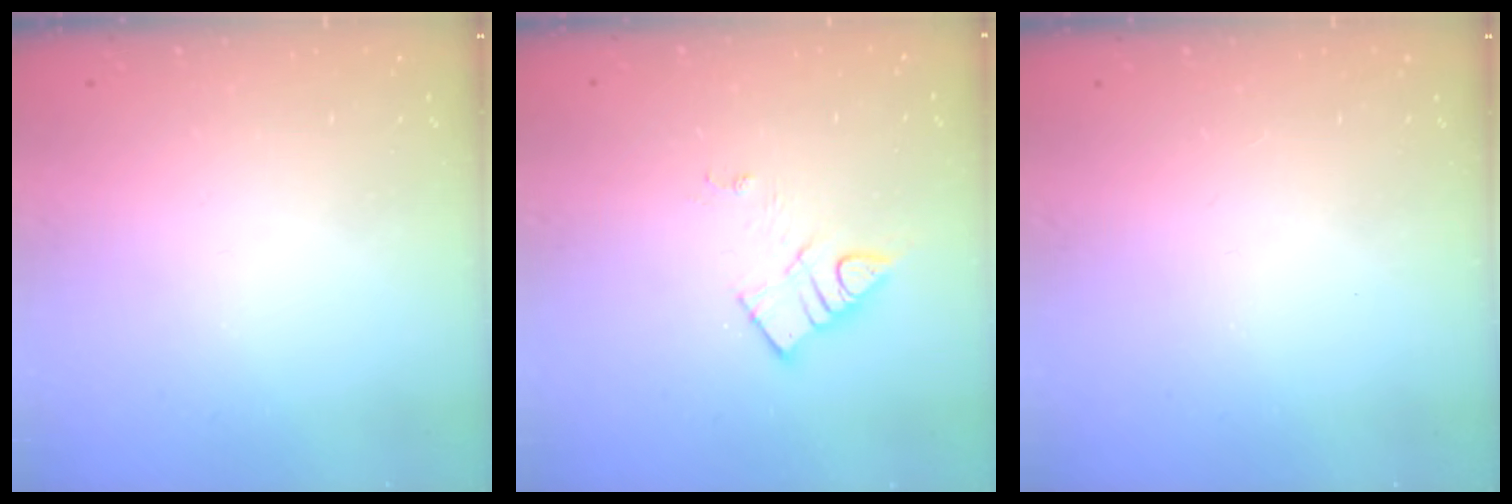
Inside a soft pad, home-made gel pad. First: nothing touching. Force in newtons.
{"total": 8.5, "press": 8.5, "slide": 0.5}
{"total": 3.6, "press": 3.6, "slide": 0.3}